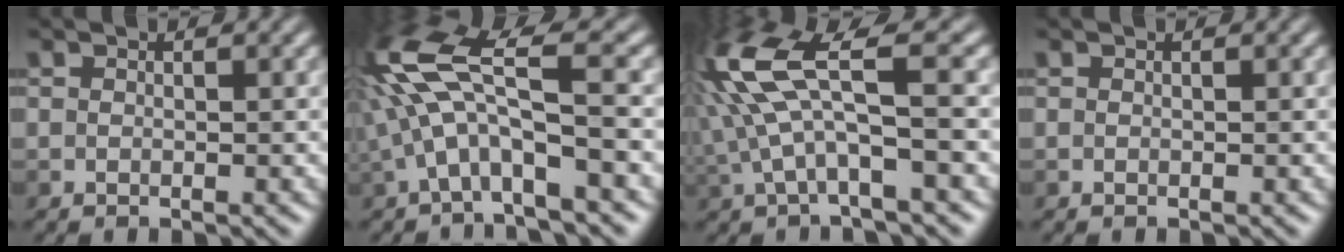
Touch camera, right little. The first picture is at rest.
{"total": 7.5, "force": [-0.5, 1.9, 7.3], "torque": [-0.161, 0.029, -0.016]}
{"total": 7.9, "force": [1.3, 1.9, 7.6], "torque": [-0.177, 0.025, 0.025]}
{"total": 0.0}